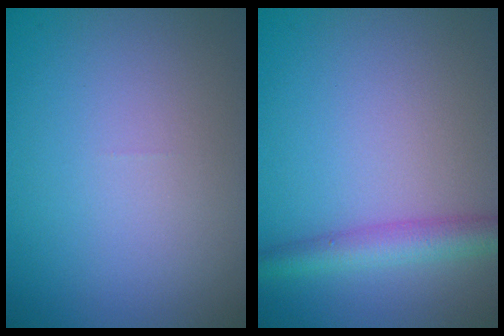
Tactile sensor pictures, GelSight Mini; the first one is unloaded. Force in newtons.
{"total": 3.5, "press": 3.5, "slide": 0.1}